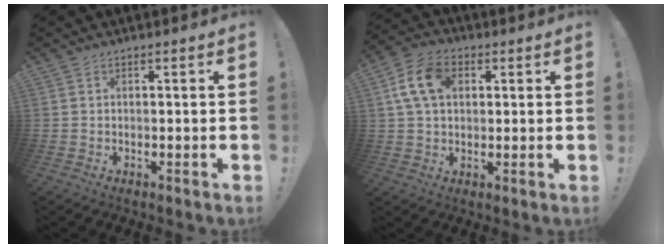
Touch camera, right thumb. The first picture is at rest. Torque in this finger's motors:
{"motor_torque": [0.91, 0.93, 0.10, 0.11, 0.04]}